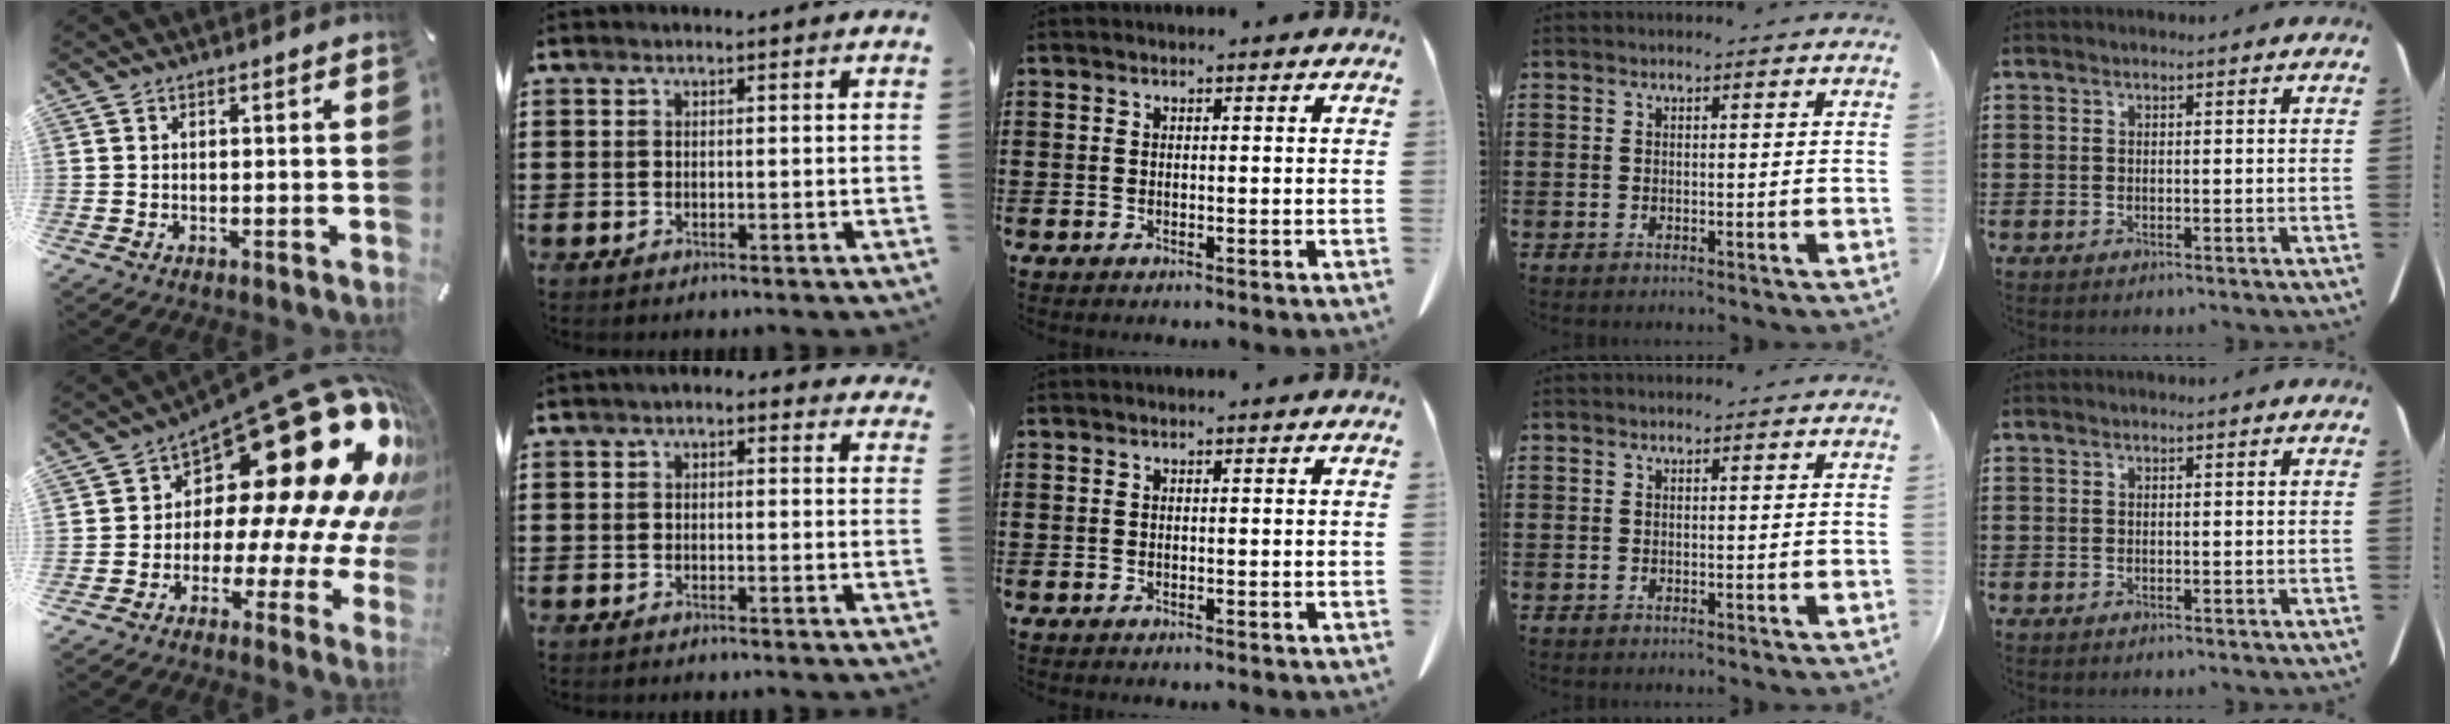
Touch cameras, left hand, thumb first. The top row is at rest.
{"thumb": {"total": 29.3, "force": [13.1, 13.7, 22.3], "torque": [-0.308, -0.136, 0.250]}, "index": {"total": 2.2, "force": [1.7, 0.9, 1.1], "torque": [-0.025, 0.005, 0.031]}}